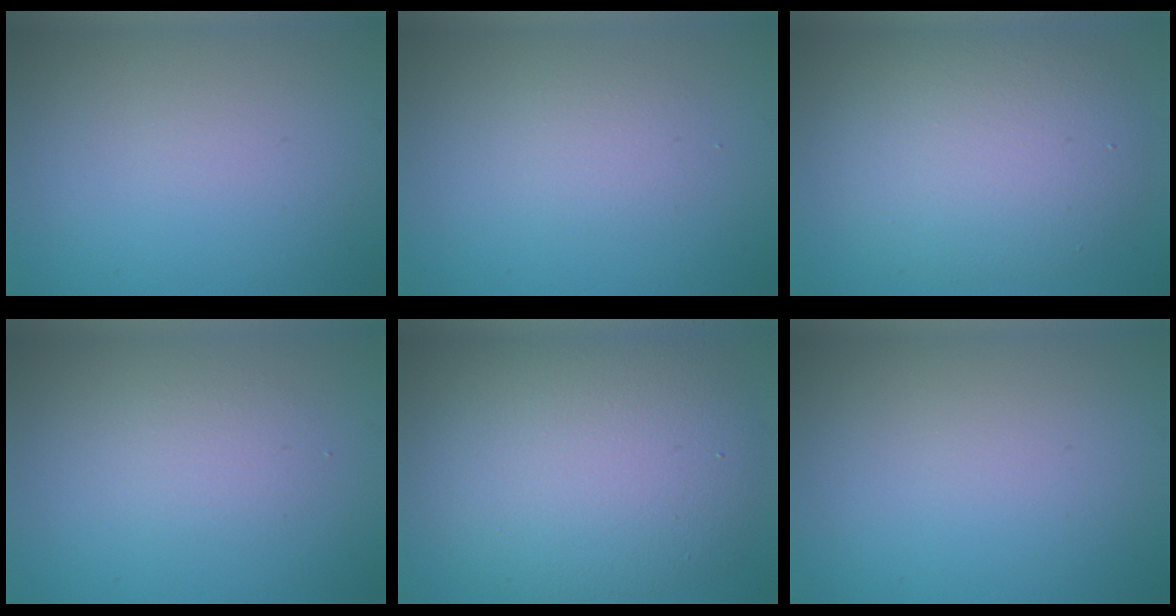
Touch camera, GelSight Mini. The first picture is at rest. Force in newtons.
{"total": 1.7, "press": 1.6, "slide": 0.1}
{"total": 7.9, "press": 7.9, "slide": 0.4}
{"total": 1.9, "press": 1.9, "slide": 0.1}
{"total": 10.5, "press": 10.5, "slide": 0.8}
{"total": 0.0}